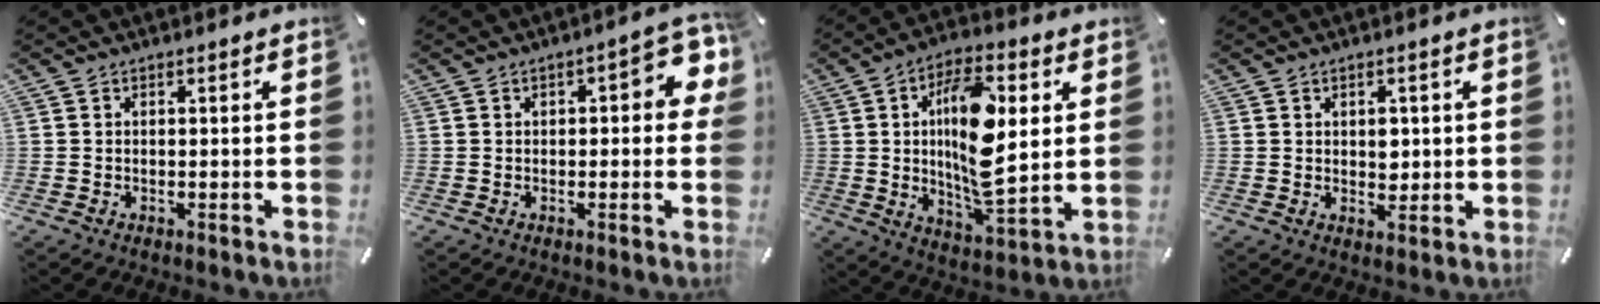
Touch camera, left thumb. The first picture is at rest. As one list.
[{"total": 7.2, "force": [1.0, 3.5, 6.2], "torque": [-0.074, 0.001, 0.011]}, {"total": 16.4, "force": [3.2, 7.3, 14.4], "torque": [-0.252, -0.008, 0.049]}, {"total": 3.3, "force": [0.6, 2.4, 2.1], "torque": [-0.021, -0.005, 0.004]}]